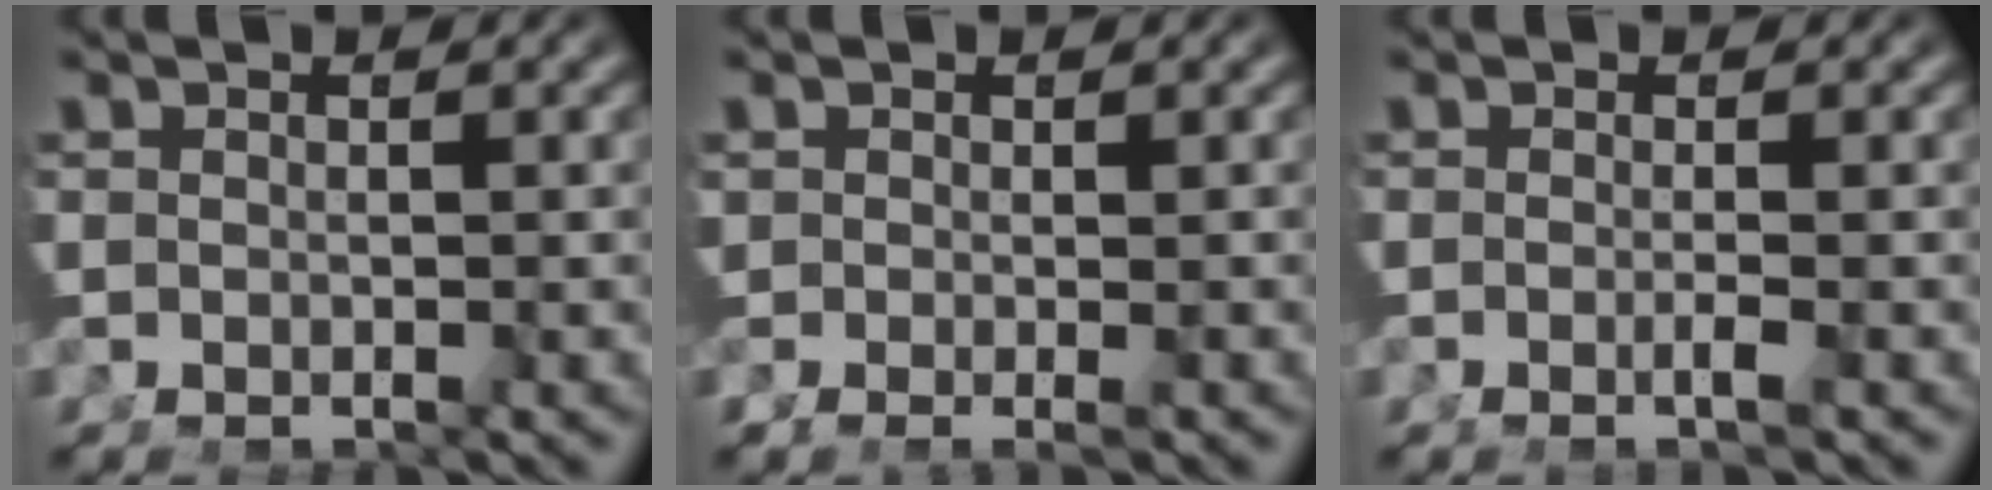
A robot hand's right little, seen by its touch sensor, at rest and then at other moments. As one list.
[{"total": 1.6, "force": [-0.6, 0.8, 1.2], "torque": [-0.034, -0.021, 0.002]}, {"total": 1.2, "force": [-0.5, -0.3, 1.0], "torque": [-0.019, -0.002, -0.011]}]